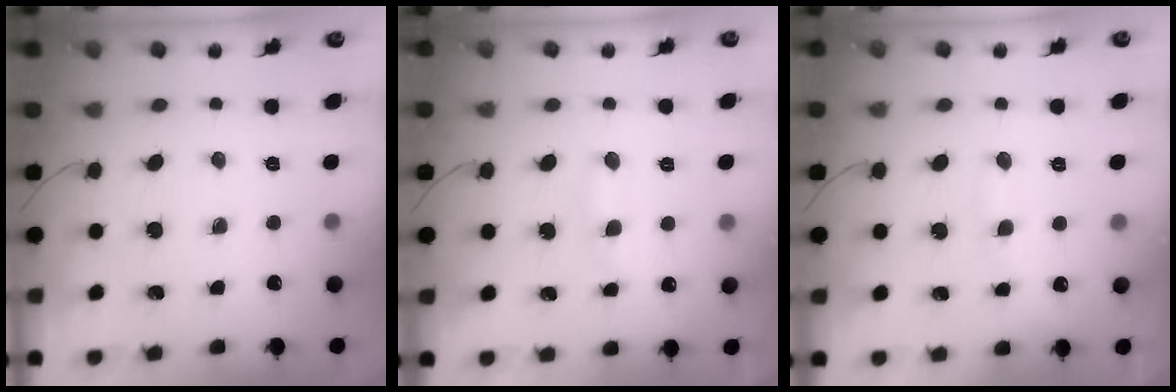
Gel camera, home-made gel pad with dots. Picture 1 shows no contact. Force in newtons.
{"total": 9.3, "press": 9.2, "slide": 1.2}
{"total": 8.3, "press": 8.2, "slide": 1.5}